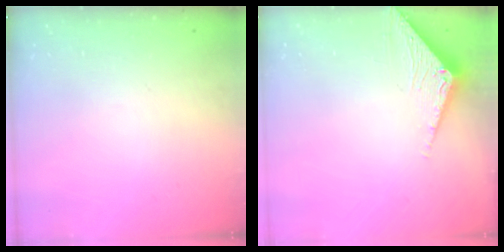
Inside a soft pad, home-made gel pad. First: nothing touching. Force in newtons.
{"total": 3.3, "press": 3.3, "slide": 0.2}